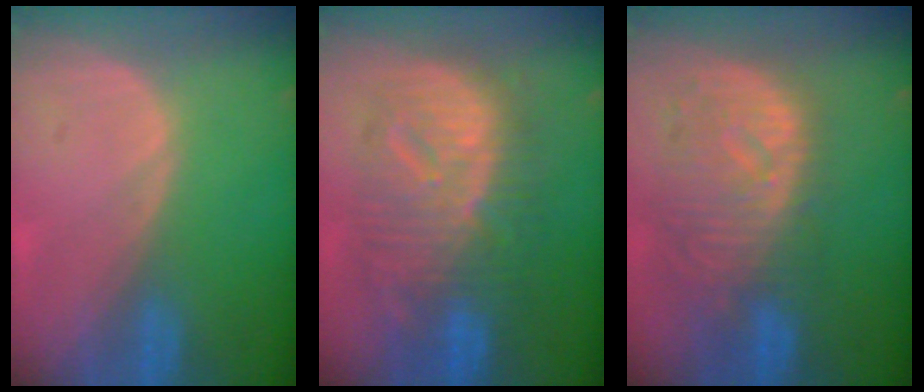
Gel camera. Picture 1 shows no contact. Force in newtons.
{"total": 12.5, "press": 12.4, "slide": 1.1}
{"total": 11.1, "press": 9.7, "slide": 5.3}